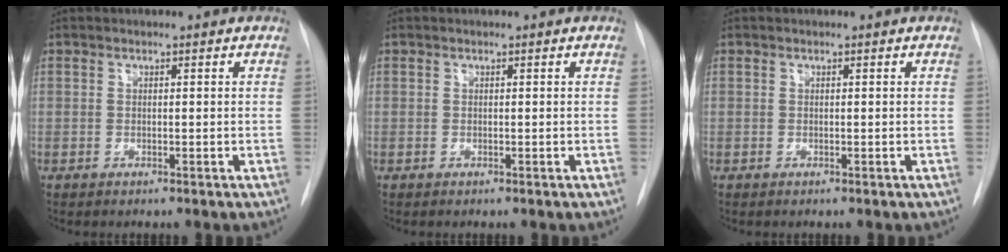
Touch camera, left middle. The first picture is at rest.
{"total": 0.0}
{"total": 0.0}